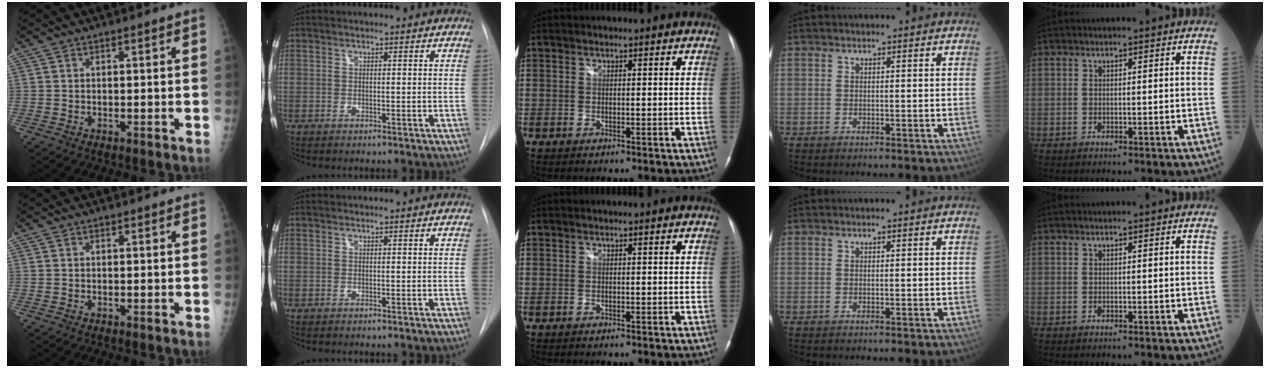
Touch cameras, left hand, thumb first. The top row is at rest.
{}